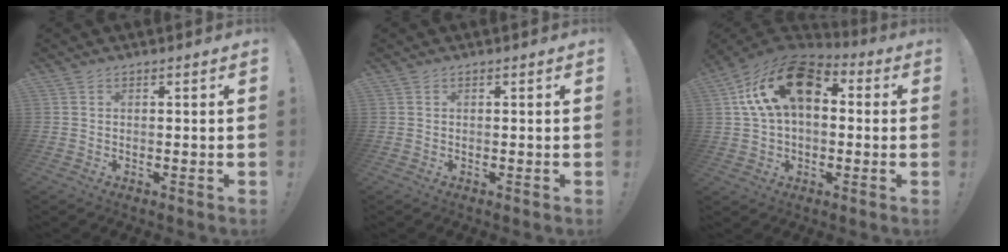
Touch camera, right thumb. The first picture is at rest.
{"total": 0.0}
{"total": 19.8, "force": [6.2, 11.8, 14.6], "torque": [-0.240, -0.006, 0.114]}